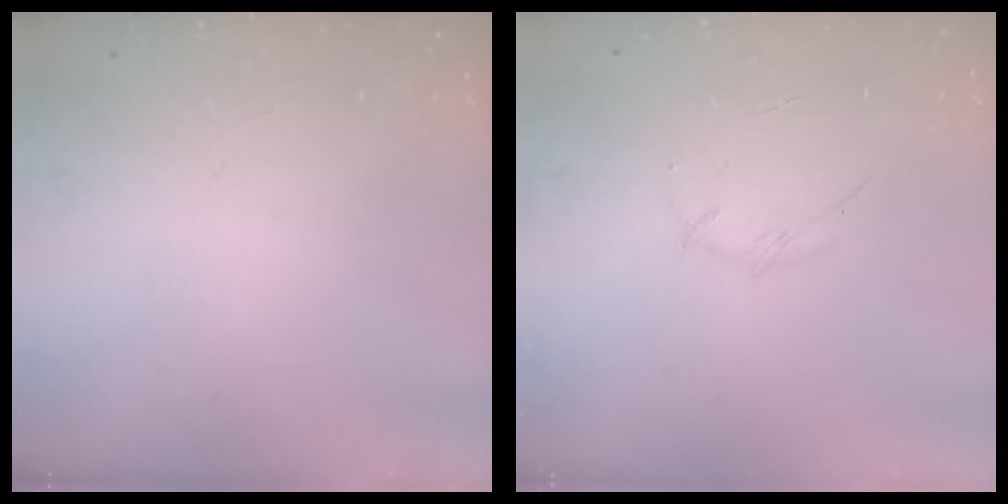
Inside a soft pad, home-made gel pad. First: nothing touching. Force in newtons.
{"total": 4.0, "press": 3.9, "slide": 0.9}